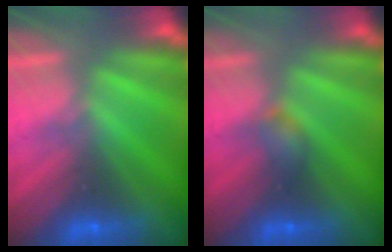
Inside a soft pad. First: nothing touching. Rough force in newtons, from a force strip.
{"total": 2.2}